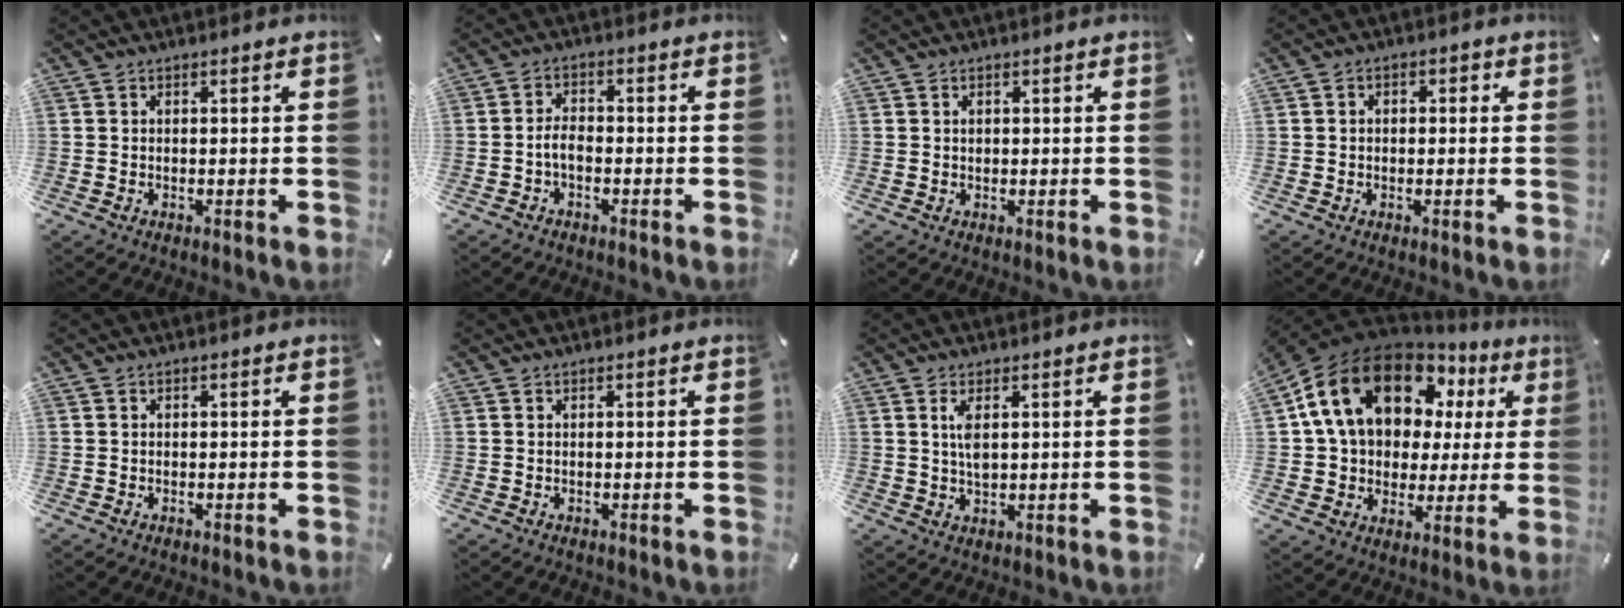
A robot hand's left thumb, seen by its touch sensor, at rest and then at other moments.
{"total": 3.5, "force": [-1.4, 1.9, 2.6], "torque": [-0.052, 0.008, -0.028]}
{"total": 0.8, "force": [0.1, 0.6, 0.5], "torque": [-0.011, 0.001, 0.002]}
{"total": 2.0, "force": [-0.6, 1.6, 1.0], "torque": [-0.019, 0.011, -0.014]}
{"total": 0.0}
{"total": 0.0}
{"total": 3.7, "force": [1.0, 1.4, 3.2], "torque": [-0.068, -0.002, 0.011]}
{"total": 20.0, "force": [8.5, 14.0, 11.4], "torque": [-0.220, -0.032, 0.156]}